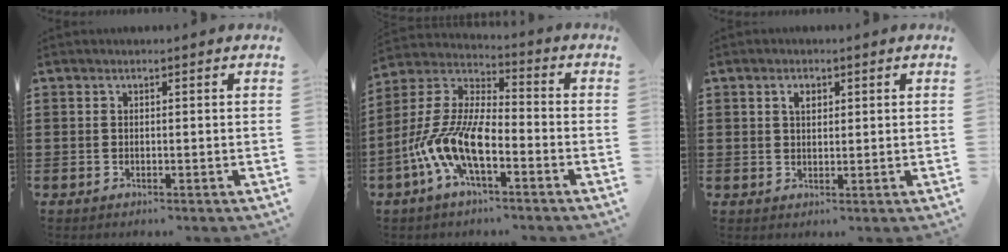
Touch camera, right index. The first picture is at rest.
{"total": 11.3, "force": [-5.3, 3.9, 9.1], "torque": [-0.228, -0.012, -0.108]}
{"total": 2.0, "force": [0.9, 1.2, 1.4], "torque": [-0.030, 0.006, 0.015]}